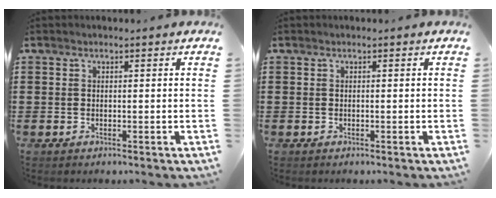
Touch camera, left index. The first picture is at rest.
{"total": 0.0}